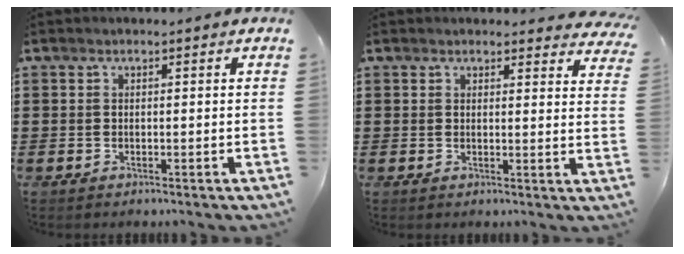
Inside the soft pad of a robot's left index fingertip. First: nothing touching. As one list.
[{"total": 2.4, "force": [2.3, 0.3, 0.4], "torque": [-0.006, -0.009, 0.043]}]